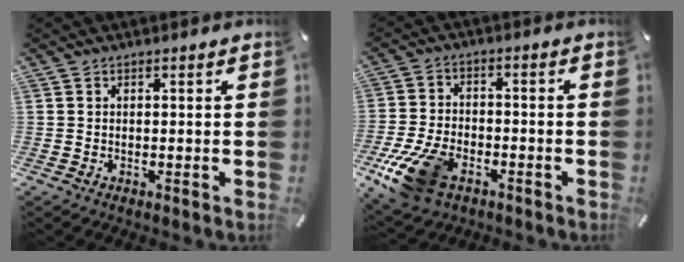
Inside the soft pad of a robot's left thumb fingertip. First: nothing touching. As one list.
[{"total": 13.3, "force": [-7.2, 7.6, 8.3], "torque": [-0.173, 0.028, -0.126]}]